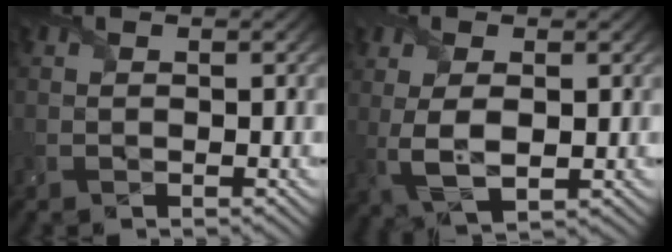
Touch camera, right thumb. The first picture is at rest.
{"total": 5.0, "force": [0.2, 2.4, 4.4], "torque": [-0.109, -0.005, 0.010]}